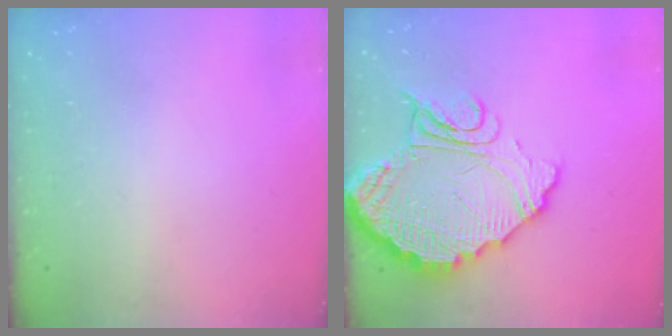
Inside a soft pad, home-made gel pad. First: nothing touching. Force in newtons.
{"total": 17.3, "press": 17.2, "slide": 1.6}